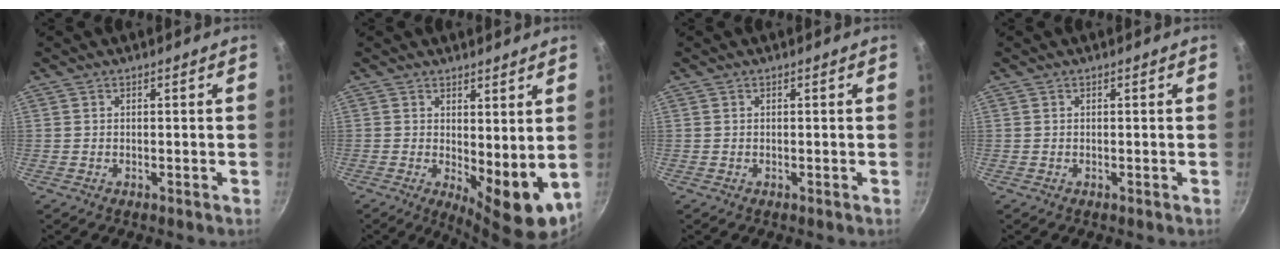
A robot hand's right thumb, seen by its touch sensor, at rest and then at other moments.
{"total": 9.3, "force": [1.0, 4.1, 8.3], "torque": [-0.096, -0.018, 0.026]}
{"total": 0.0}
{"total": 0.0}